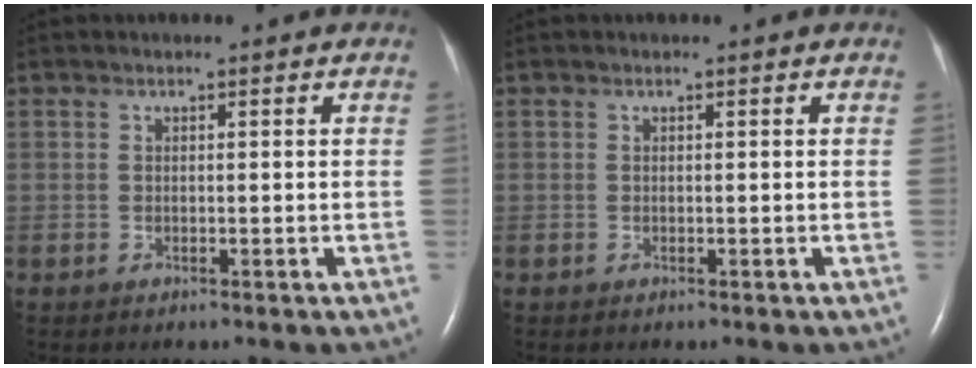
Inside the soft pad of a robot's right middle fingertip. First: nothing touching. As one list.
[{"total": 0.0}]